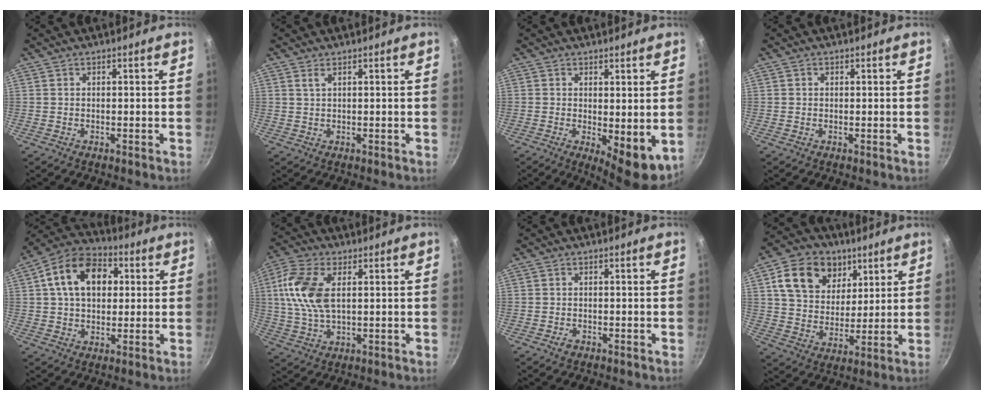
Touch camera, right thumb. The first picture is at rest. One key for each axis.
{"total": 1.1, "fx": 0.6, "fy": 0.3, "fz": 0.8, "tx": -0.017, "ty": -0.001, "tz": 0.014}
{"total": 7.6, "fx": 0.0, "fy": 3.2, "fz": 6.9, "tx": -0.083, "ty": -0.018, "tz": 0.008}
{"total": 0.5, "fx": 0.1, "fy": 0.5, "fz": 0.1, "tx": 0.001, "ty": 0.002, "tz": 0.000}
{"total": 14.6, "fx": 3.3, "fy": 10.2, "fz": 9.9, "tx": -0.137, "ty": 0.019, "tz": 0.037}
{"total": 11.8, "fx": 2.3, "fy": 6.5, "fz": 9.6, "tx": -0.194, "ty": 0.006, "tz": 0.038}
{"total": 1.4, "fx": -0.8, "fy": 0.9, "fz": 0.6, "tx": -0.008, "ty": 0.003, "tz": -0.013}
{"total": 15.9, "fx": 6.9, "fy": 11.9, "fz": 8.1, "tx": -0.115, "ty": -0.018, "tz": 0.116}